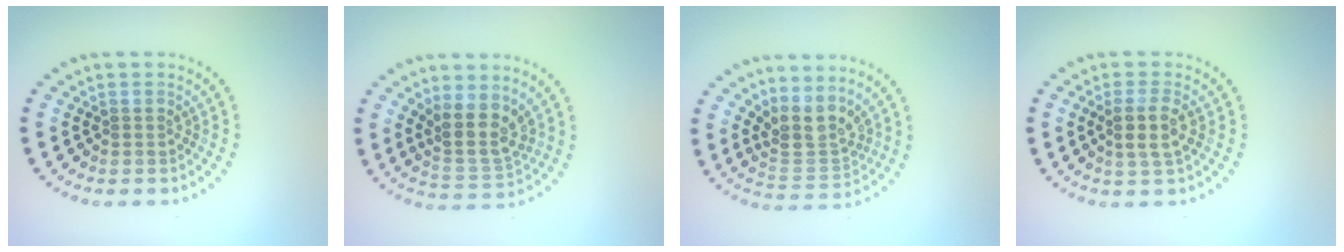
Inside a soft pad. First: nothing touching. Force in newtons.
{"total": 3.8, "press": 3.1, "slide": 2.1}
{"total": 3.4, "press": 2.5, "slide": 2.3}
{"total": 2.5, "press": 2.2, "slide": 1.3}